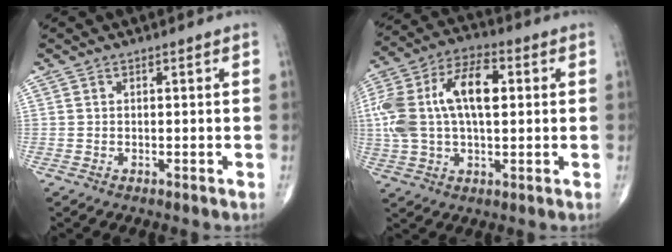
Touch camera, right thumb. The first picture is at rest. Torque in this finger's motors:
{"motor_torque": [0.40, 0.51, 1.76, 0.19, 0.24]}